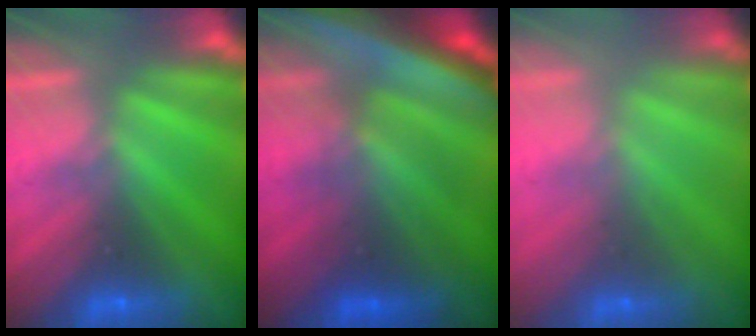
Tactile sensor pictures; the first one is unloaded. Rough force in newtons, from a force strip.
{"total": 7.3}
{"total": 2.5}